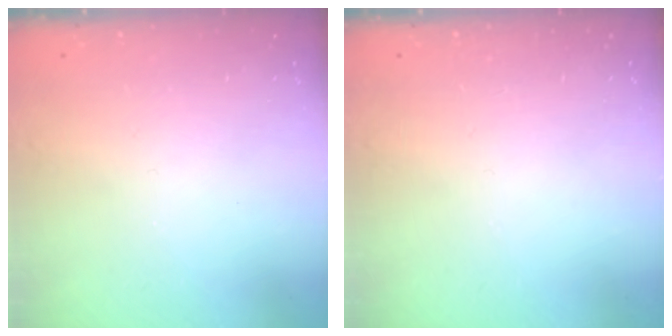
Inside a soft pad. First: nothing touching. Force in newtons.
{"total": 0.0}